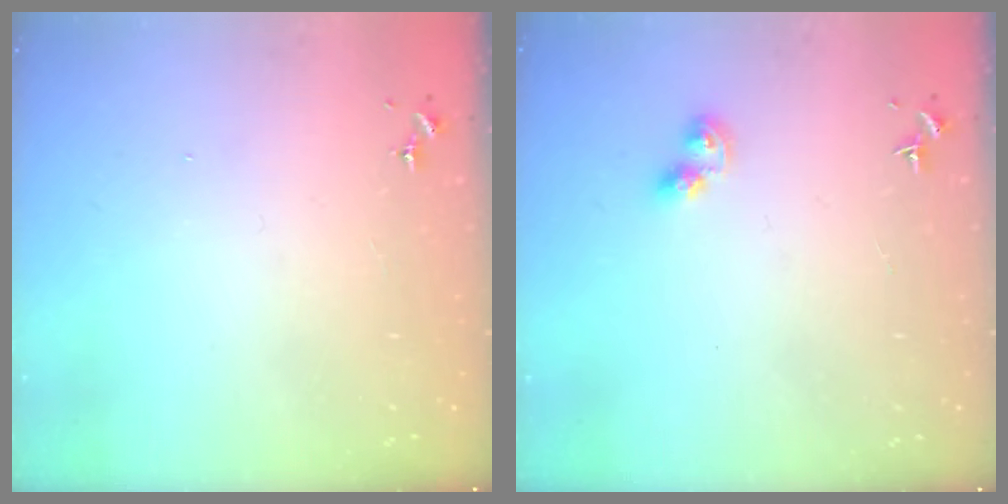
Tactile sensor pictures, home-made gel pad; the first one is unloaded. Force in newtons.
{"total": 5.7, "press": 5.6, "slide": 0.6}